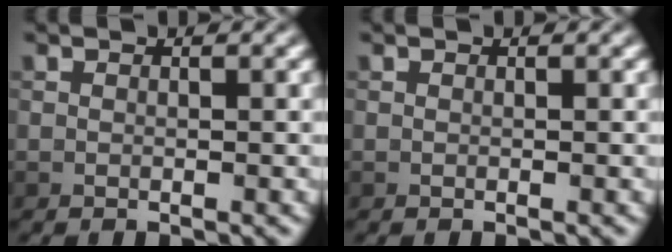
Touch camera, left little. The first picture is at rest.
{"total": 0.0}